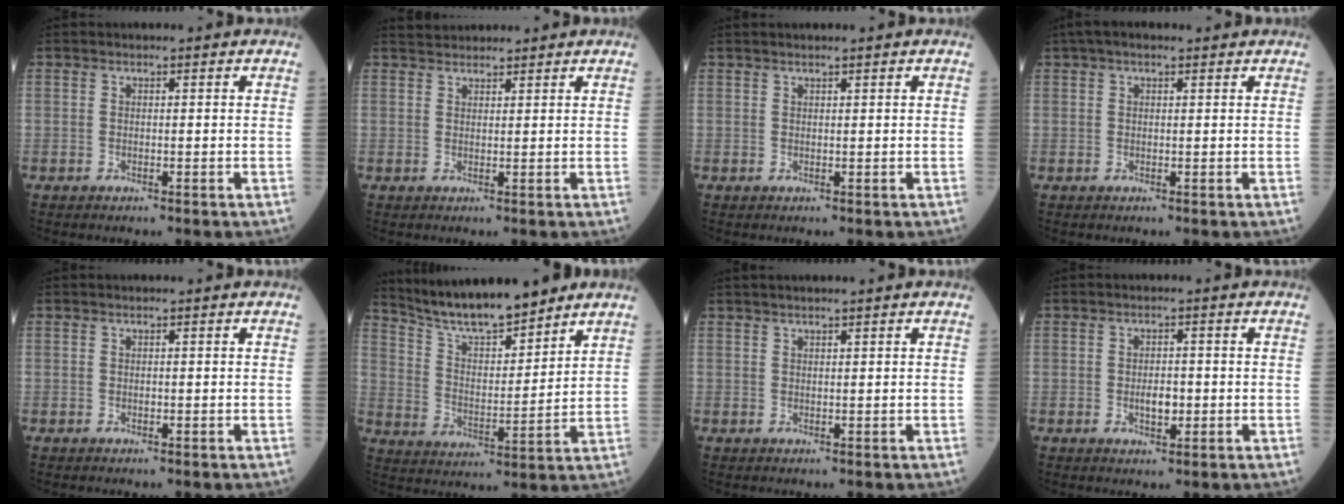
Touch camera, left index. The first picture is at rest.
{"total": 3.3, "force": [3.2, 0.6, 0.4], "torque": [-0.009, 0.028, 0.059]}
{"total": 1.6, "force": [1.3, -0.2, 0.9], "torque": [-0.013, 0.013, 0.025]}
{"total": 3.9, "force": [2.7, 1.2, 2.6], "torque": [-0.048, 0.033, 0.045]}
{"total": 0.0}
{"total": 13.6, "force": [11.9, 1.7, 6.3], "torque": [-0.110, 0.000, 0.213]}
{"total": 2.8, "force": [2.2, -0.2, 1.7], "torque": [-0.027, 0.016, 0.041]}
{"total": 2.7, "force": [-0.6, 1.3, 2.3], "torque": [-0.040, -0.003, -0.007]}